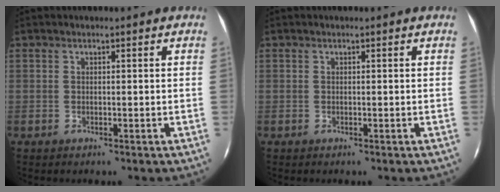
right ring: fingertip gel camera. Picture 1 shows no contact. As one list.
[{"total": 0.0}]